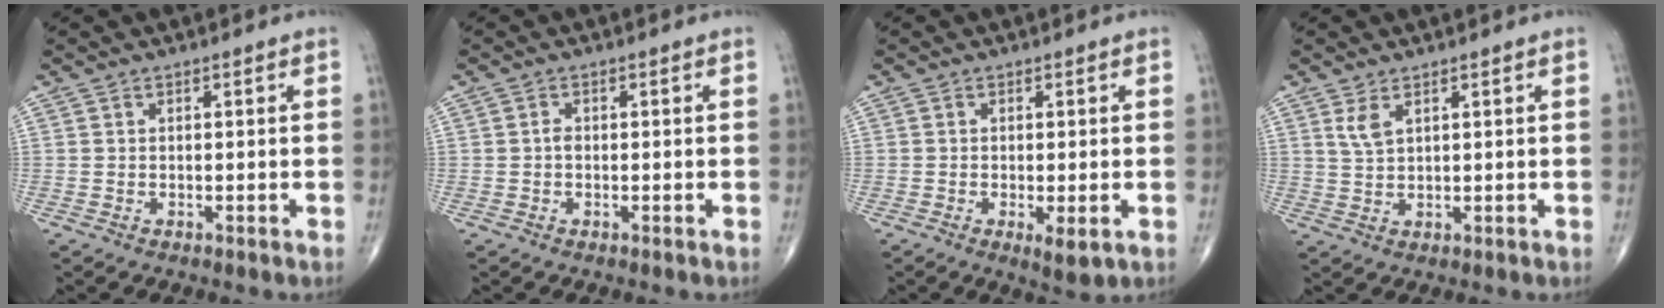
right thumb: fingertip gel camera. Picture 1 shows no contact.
{"total": 1.0, "force": [-0.2, 0.7, 0.7], "torque": [-0.008, 0.003, -0.005]}
{"total": 4.0, "force": [-1.2, 1.2, 3.6], "torque": [-0.059, -0.012, -0.018]}
{"total": 2.8, "force": [1.5, 1.2, 2.1], "torque": [-0.043, -0.005, 0.038]}